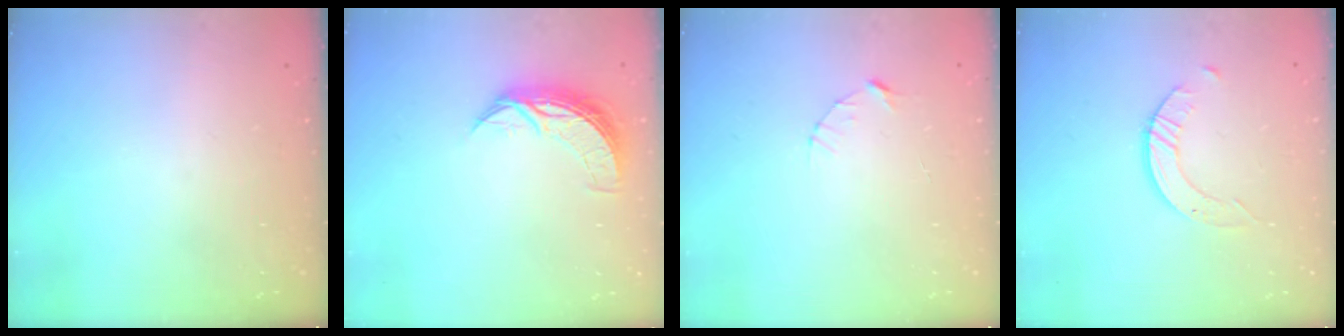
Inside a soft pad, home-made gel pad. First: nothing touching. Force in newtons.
{"total": 7.5, "press": 7.5, "slide": 0.4}
{"total": 3.1, "press": 3.1, "slide": 0.3}
{"total": 2.4, "press": 2.4, "slide": 0.3}